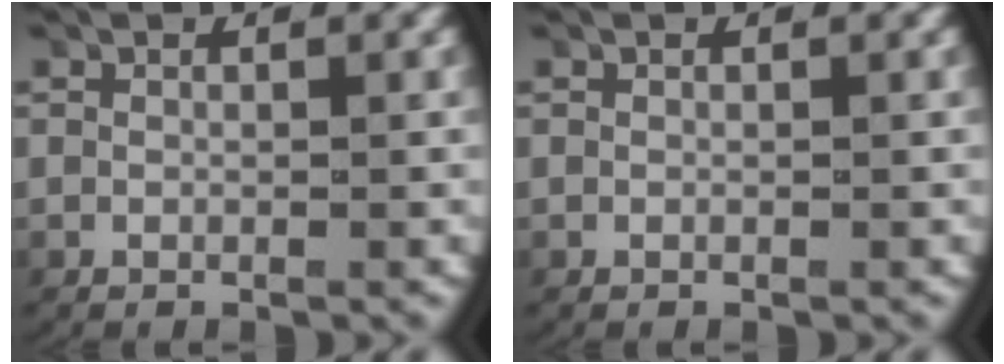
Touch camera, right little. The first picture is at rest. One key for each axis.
{"total": 0.0}